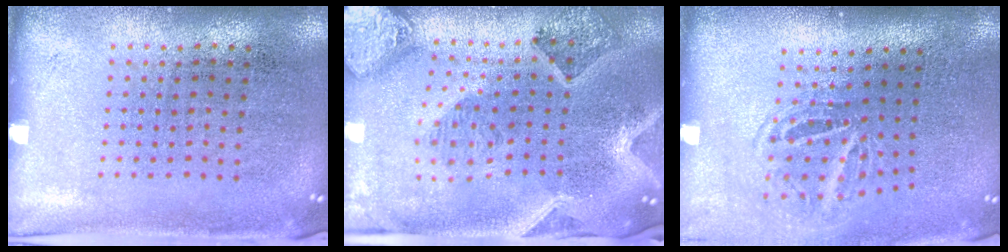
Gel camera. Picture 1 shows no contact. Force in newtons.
{"total": 2.9, "press": 2.6, "slide": 1.3}
{"total": 1.7, "press": 1.2, "slide": 1.3}